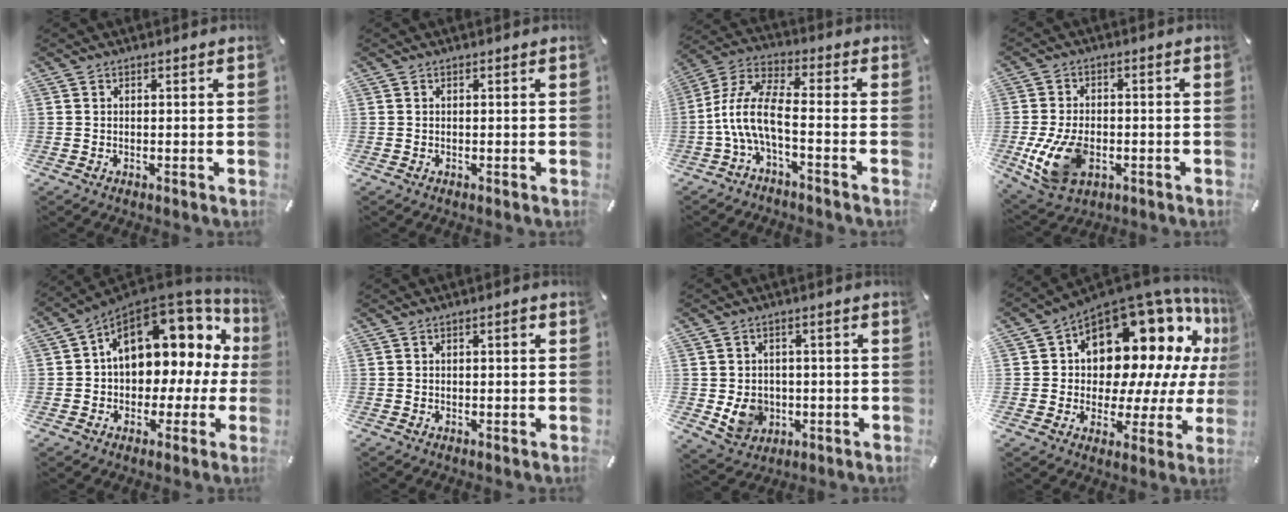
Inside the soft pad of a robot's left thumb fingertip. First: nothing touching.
{"total": 0.0}
{"total": 10.2, "force": [-3.1, 3.9, 8.9], "torque": [-0.198, -0.008, -0.060]}
{"total": 12.0, "force": [-3.3, 7.9, 8.3], "torque": [-0.178, -0.001, -0.055]}
{"total": 13.9, "force": [4.7, 9.6, 8.9], "torque": [-0.114, -0.043, 0.075]}
{"total": 1.3, "force": [0.1, 0.5, 1.2], "torque": [-0.023, 0.005, 0.000]}
{"total": 7.6, "force": [-1.0, 6.8, 3.2], "torque": [-0.059, 0.007, -0.014]}
{"total": 19.1, "force": [9.5, 11.8, 11.6], "torque": [-0.153, -0.089, 0.166]}